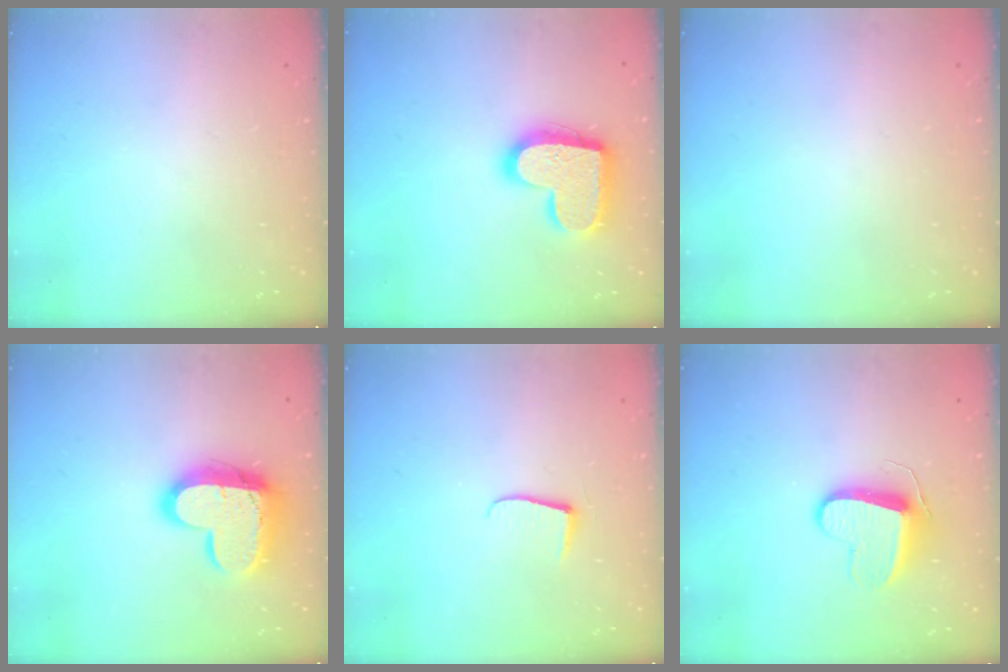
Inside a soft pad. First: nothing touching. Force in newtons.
{"total": 18.5, "press": 18.5, "slide": 1.0}
{"total": 0.0}
{"total": 16.4, "press": 16.3, "slide": 1.5}
{"total": 5.1, "press": 5.0, "slide": 0.6}
{"total": 9.7, "press": 9.7, "slide": 0.3}